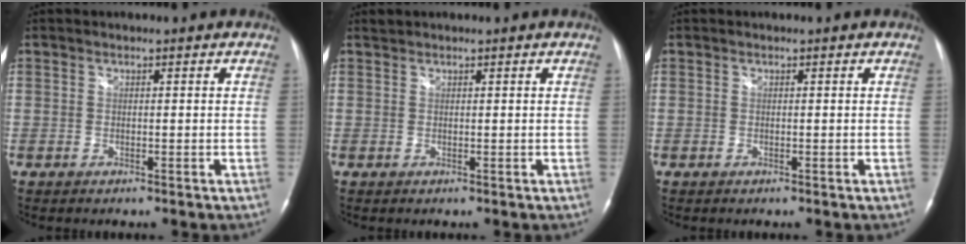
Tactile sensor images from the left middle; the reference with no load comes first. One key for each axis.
{"total": 0.6, "fx": 0.5, "fy": 0.1, "fz": -0.1, "tx": -0.003, "ty": 0.008, "tz": 0.013}
{"total": 0.0}